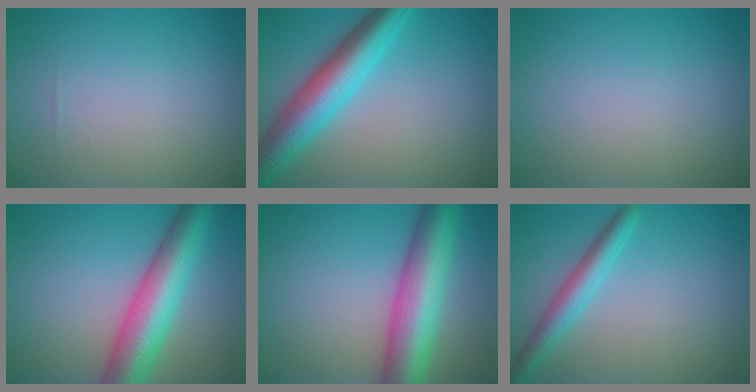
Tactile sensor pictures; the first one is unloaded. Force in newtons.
{"total": 7.6, "press": 7.6, "slide": 0.2}
{"total": 0.0}
{"total": 8.2, "press": 8.2, "slide": 0.3}
{"total": 9.3, "press": 9.3, "slide": 0.2}
{"total": 3.4, "press": 3.4, "slide": 0.1}